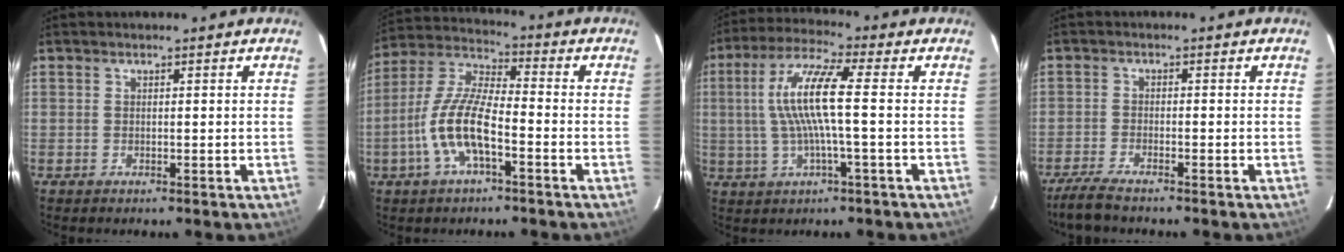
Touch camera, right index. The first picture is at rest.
{"total": 11.7, "force": [-4.4, 3.5, 10.2], "torque": [-0.223, 0.003, -0.087]}
{"total": 10.8, "force": [0.1, 0.7, 10.8], "torque": [-0.213, 0.009, 0.002]}
{"total": 4.9, "force": [-4.2, 0.5, 2.5], "torque": [-0.074, -0.011, -0.083]}